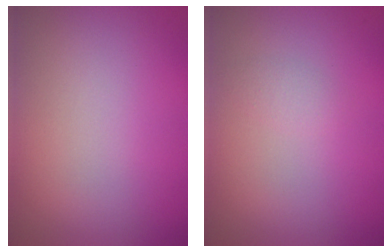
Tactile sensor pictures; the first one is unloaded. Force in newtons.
{"total": 0.9, "press": 0.9, "slide": 0.0}